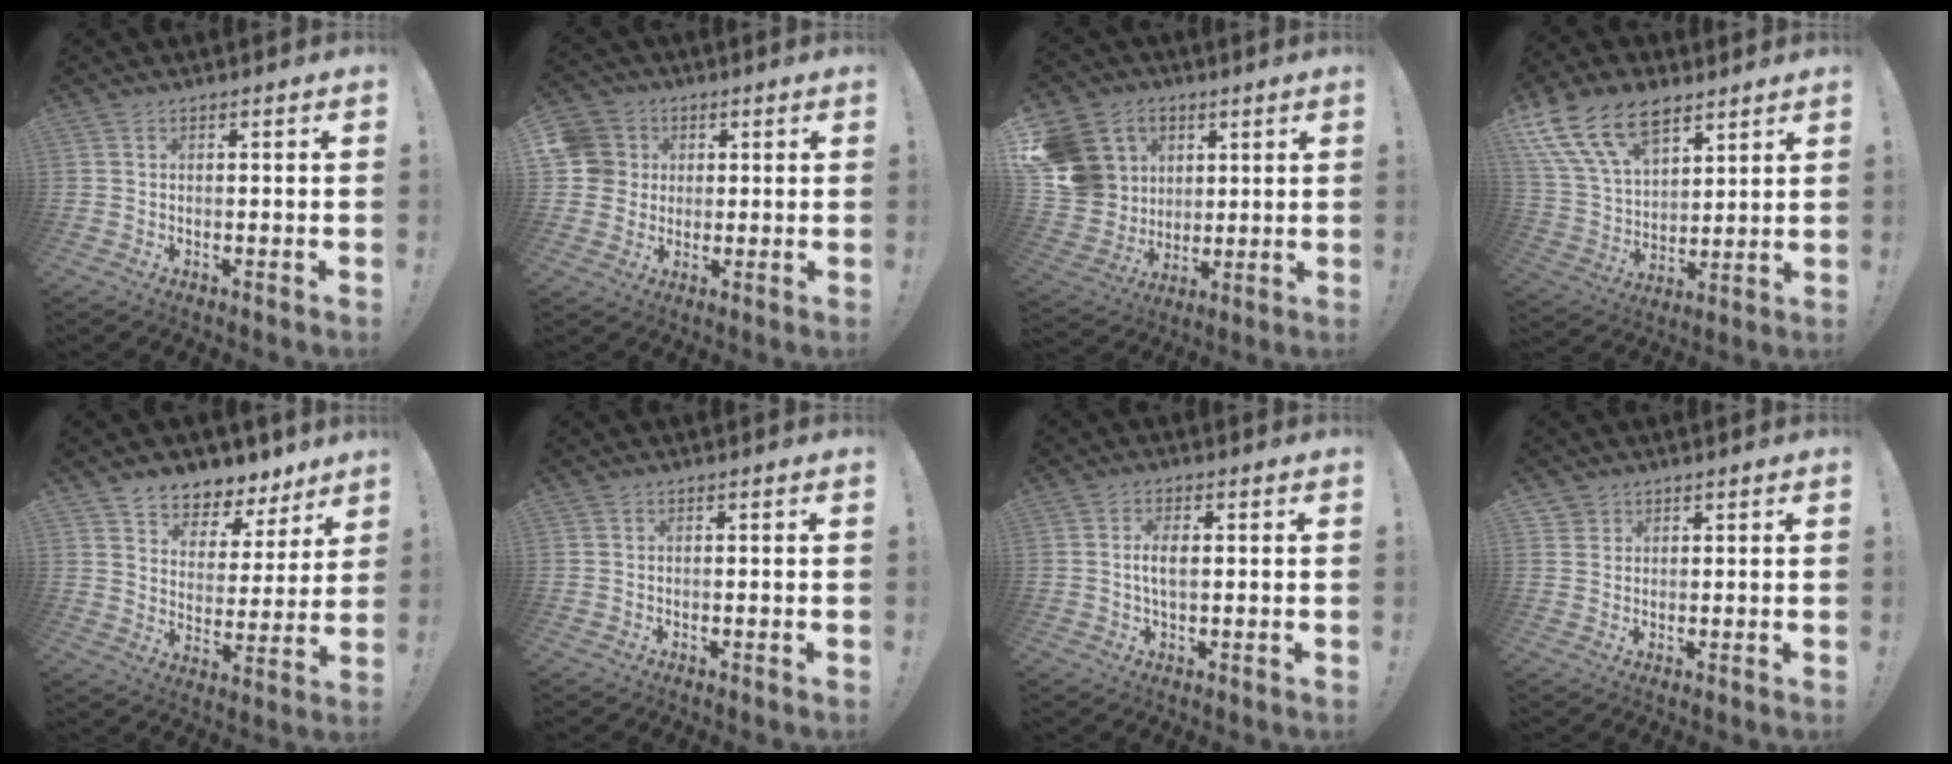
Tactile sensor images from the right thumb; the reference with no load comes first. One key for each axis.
{"total": 9.1, "fx": 1.4, "fy": 8.7, "fz": 2.3, "tx": -0.038, "ty": 0.001, "tz": 0.030}
{"total": 15.2, "fx": 4.4, "fy": 13.6, "fz": 5.1, "tx": -0.089, "ty": -0.011, "tz": 0.113}
{"total": 18.5, "fx": 11.1, "fy": 11.0, "fz": 10.0, "tx": -0.195, "ty": -0.058, "tz": 0.209}
{"total": 6.3, "fx": 5.1, "fy": 3.5, "fz": 1.2, "tx": -0.020, "ty": -0.053, "tz": 0.097}
{"total": 0.0}
{"total": 4.3, "fx": 0.4, "fy": 1.8, "fz": 3.9, "tx": -0.064, "ty": -0.001, "tz": 0.001}
{"total": 2.3, "fx": 1.3, "fy": 1.8, "fz": 0.0, "tx": -0.005, "ty": -0.004, "tz": 0.026}